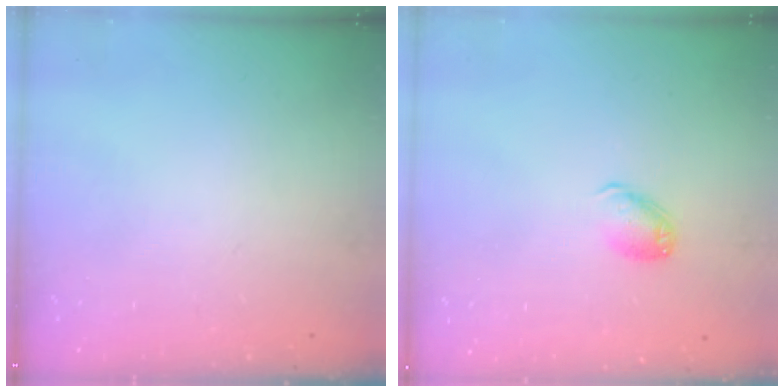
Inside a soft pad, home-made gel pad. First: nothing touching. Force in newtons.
{"total": 7.5, "press": 7.5, "slide": 1.1}